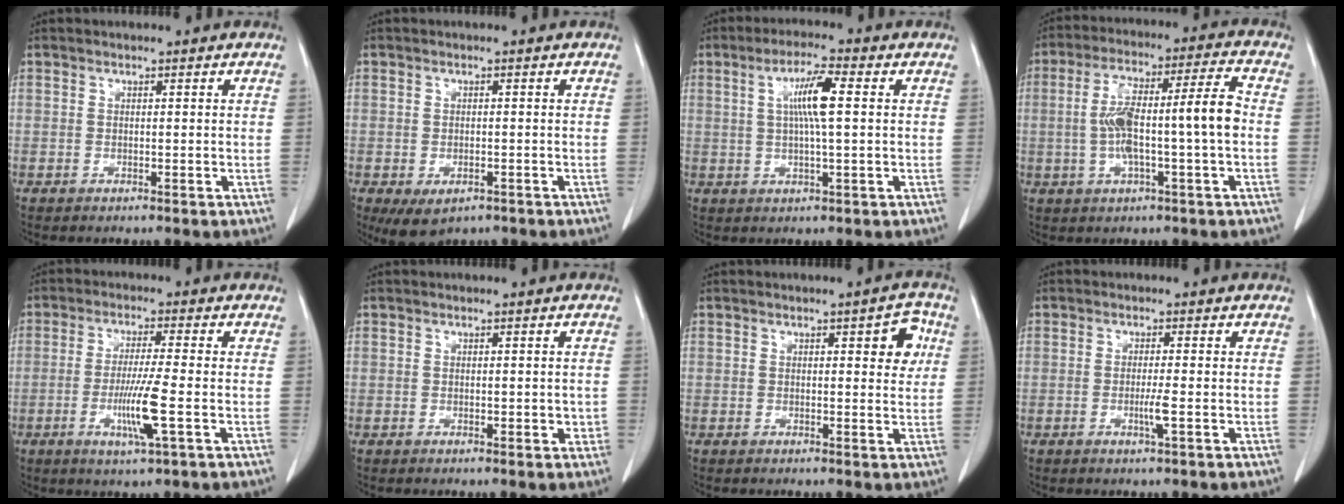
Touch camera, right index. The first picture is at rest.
{"total": 5.0, "force": [-2.8, 2.7, 3.0], "torque": [-0.053, -0.009, -0.035]}
{"total": 6.6, "force": [1.2, 0.2, 6.4], "torque": [-0.117, 0.004, 0.021]}
{"total": 12.2, "force": [-1.0, 0.9, 12.2], "torque": [-0.220, 0.027, -0.017]}
{"total": 7.5, "force": [-2.2, -0.5, 7.2], "torque": [-0.135, -0.016, -0.041]}
{"total": 1.8, "force": [-0.1, 1.0, 1.5], "torque": [-0.015, 0.003, 0.003]}
{"total": 4.3, "force": [1.3, 1.4, 3.8], "torque": [-0.040, 0.006, 0.012]}
{"total": 2.4, "force": [-0.7, -0.3, 2.3], "torque": [-0.044, -0.005, -0.013]}